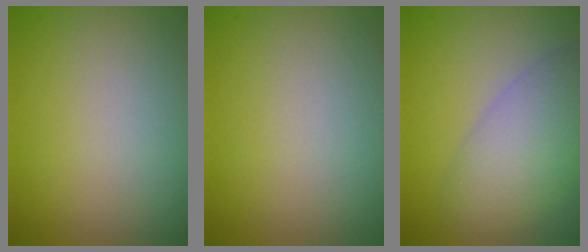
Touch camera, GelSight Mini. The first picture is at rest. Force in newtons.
{"total": 0.0}
{"total": 6.2, "press": 6.2, "slide": 0.4}